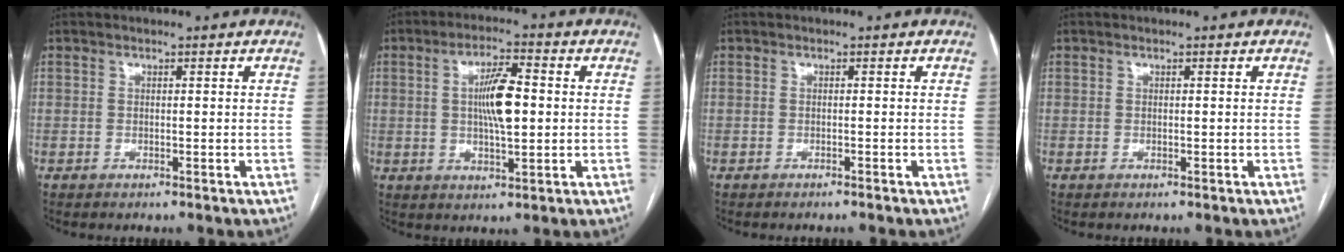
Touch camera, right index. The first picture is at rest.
{"total": 7.8, "force": [0.6, 1.6, 7.6], "torque": [-0.140, 0.009, 0.009]}
{"total": 0.9, "force": [-0.7, -0.4, 0.2], "torque": [-0.004, 0.002, -0.014]}
{"total": 0.0}